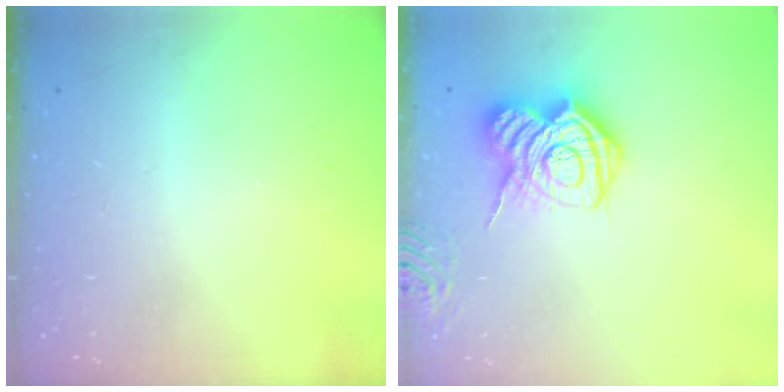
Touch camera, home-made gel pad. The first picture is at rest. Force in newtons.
{"total": 13.5, "press": 13.5, "slide": 0.9}